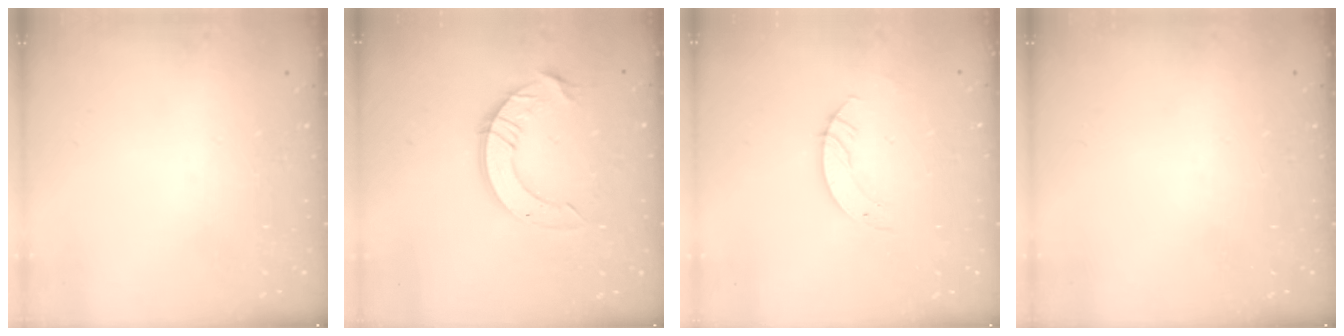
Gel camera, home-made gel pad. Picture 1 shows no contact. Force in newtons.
{"total": 12.6, "press": 12.6, "slide": 1.3}
{"total": 3.5, "press": 3.5, "slide": 0.2}
{"total": 0.0}